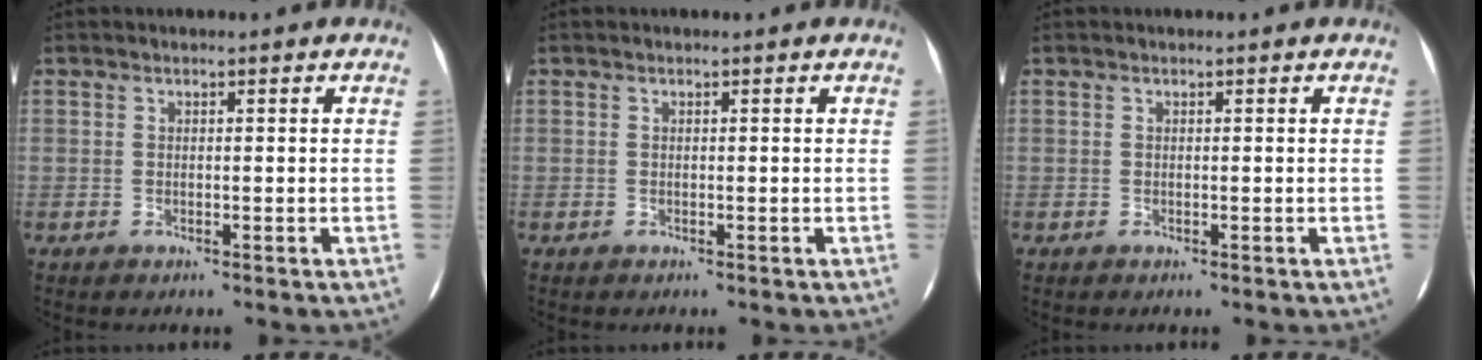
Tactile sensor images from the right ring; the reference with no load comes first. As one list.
[{"total": 0.0}, {"total": 0.0}]